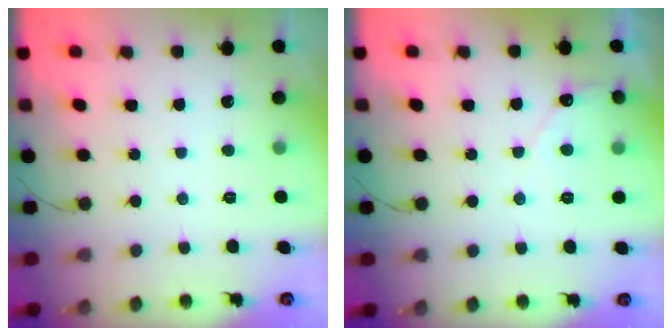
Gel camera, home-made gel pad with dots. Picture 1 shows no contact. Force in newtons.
{"total": 4.5, "press": 4.5, "slide": 0.4}